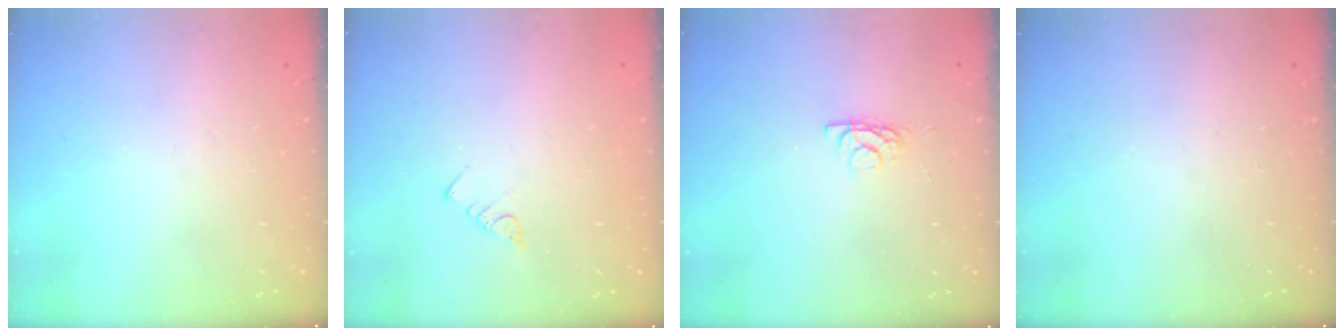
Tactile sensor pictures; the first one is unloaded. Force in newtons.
{"total": 2.5, "press": 2.5, "slide": 0.5}
{"total": 3.9, "press": 3.8, "slide": 0.5}
{"total": 0.0}